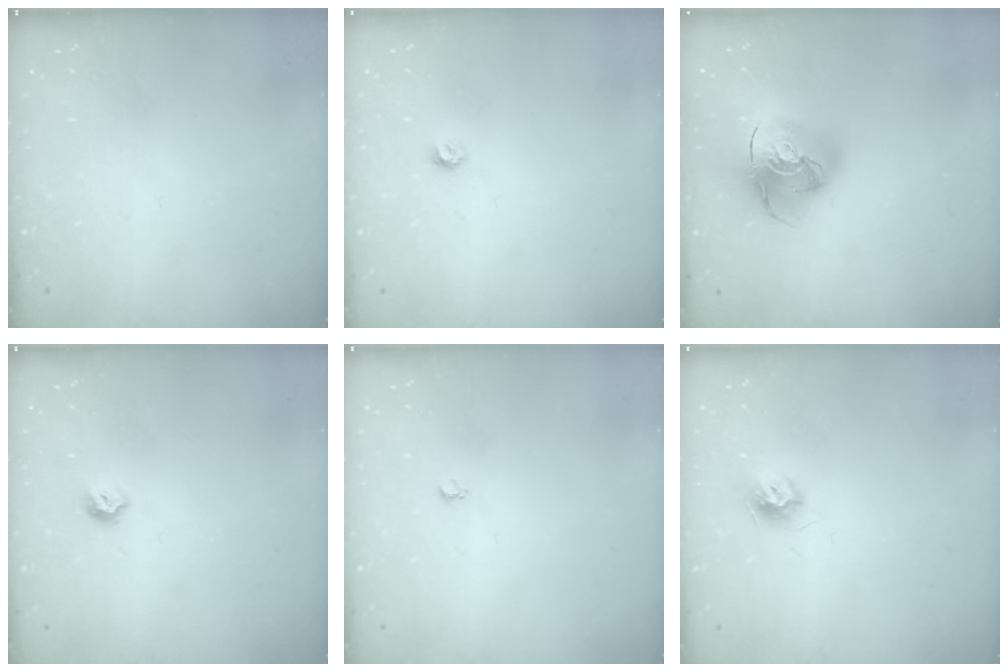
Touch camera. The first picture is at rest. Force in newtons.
{"total": 3.2, "press": 3.2, "slide": 0.3}
{"total": 16.9, "press": 16.8, "slide": 2.0}
{"total": 4.9, "press": 4.8, "slide": 0.9}
{"total": 2.6, "press": 2.6, "slide": 0.4}
{"total": 7.4, "press": 7.4, "slide": 0.0}